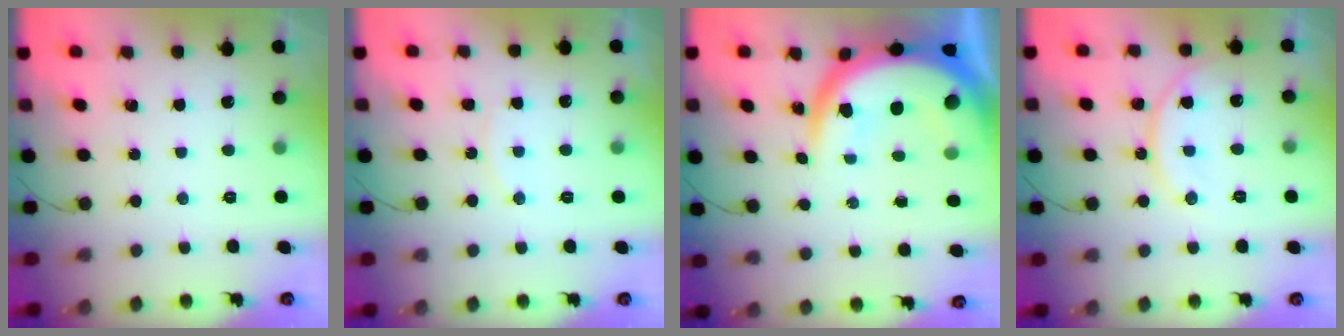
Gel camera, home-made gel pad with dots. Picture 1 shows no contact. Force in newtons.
{"total": 7.7, "press": 7.7, "slide": 0.7}
{"total": 18.0, "press": 17.9, "slide": 1.6}
{"total": 12.4, "press": 12.4, "slide": 1.0}